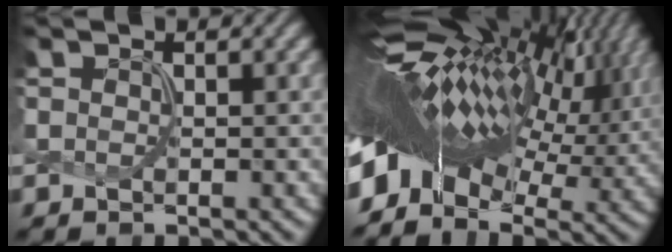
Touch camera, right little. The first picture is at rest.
{"total": 16.8, "force": [2.6, 7.6, 14.8], "torque": [-0.287, 0.029, 0.033]}